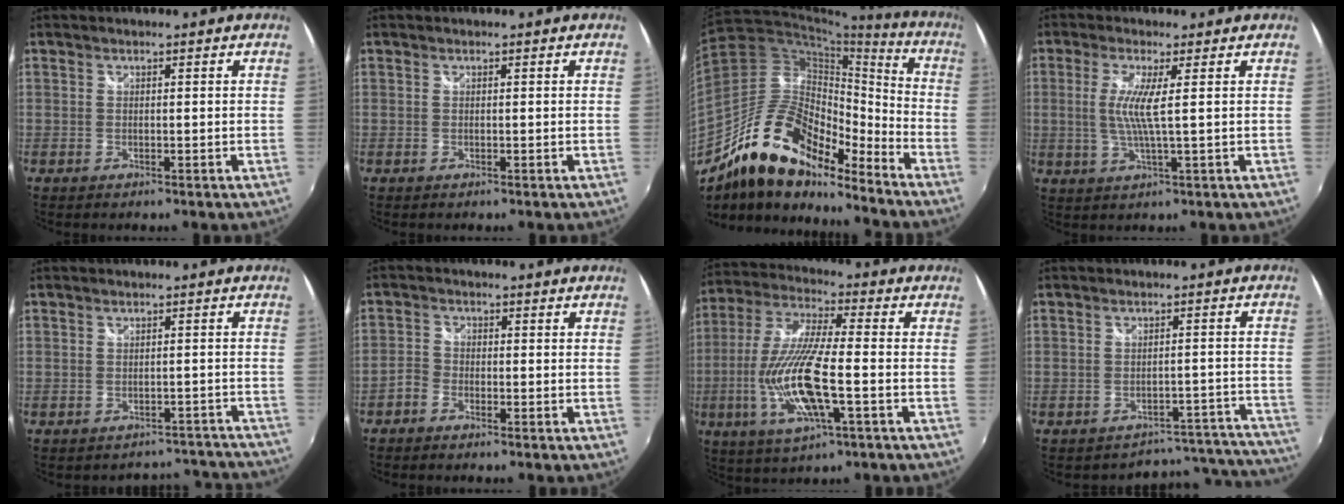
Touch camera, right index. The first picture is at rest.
{"total": 0.0}
{"total": 19.2, "force": [-14.8, 7.3, 9.8], "torque": [-0.183, 0.005, -0.273]}
{"total": 5.4, "force": [0.7, -0.3, 5.4], "torque": [-0.115, -0.008, 0.012]}
{"total": 8.0, "force": [-7.3, 3.2, -0.5], "torque": [0.027, 0.045, -0.076]}
{"total": 2.5, "force": [-1.8, 1.7, 0.6], "torque": [-0.017, 0.007, -0.039]}
{"total": 16.3, "force": [-4.2, 3.7, 15.4], "torque": [-0.318, -0.016, -0.079]}
{"total": 13.6, "force": [-12.9, 4.2, -0.3], "torque": [0.037, 0.061, -0.154]}